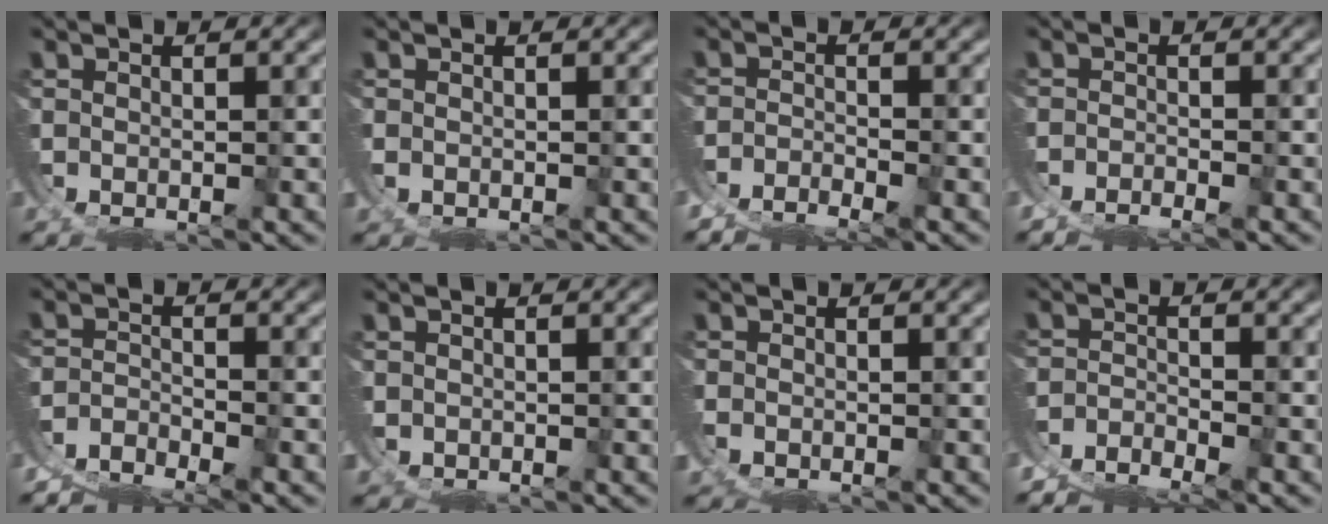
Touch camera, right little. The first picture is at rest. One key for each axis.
{"total": 0.7, "fx": 0.1, "fy": 0.7, "fz": -0.1, "tx": -0.005, "ty": 0.000, "tz": 0.002}
{"total": 6.1, "fx": -4.7, "fy": 3.2, "fz": 2.1, "tx": -0.042, "ty": -0.026, "tz": -0.069}
{"total": 3.5, "fx": -2.8, "fy": 1.5, "fz": 1.3, "tx": -0.022, "ty": -0.013, "tz": -0.045}
{"total": 6.0, "fx": -4.5, "fy": 3.7, "fz": 1.7, "tx": -0.037, "ty": -0.024, "tz": -0.071}
{"total": 0.9, "fx": 0.2, "fy": 0.9, "fz": -0.3, "tx": -0.003, "ty": 0.000, "tz": 0.007}
{"total": 1.4, "fx": -0.5, "fy": 1.2, "fz": 0.3, "tx": -0.018, "ty": -0.006, "tz": -0.006}
{"total": 7.1, "fx": -5.1, "fy": 4.4, "fz": 2.2, "tx": -0.049, "ty": -0.030, "tz": -0.078}